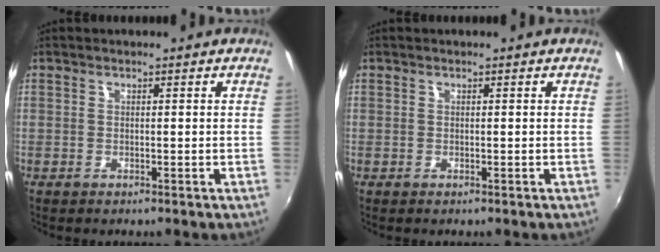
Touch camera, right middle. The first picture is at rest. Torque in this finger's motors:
{"motor_torque": [0.20, -0.17, 0.02, 0.00]}